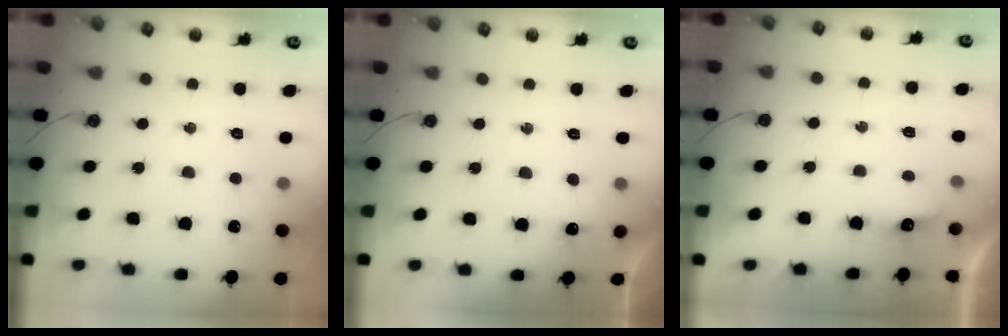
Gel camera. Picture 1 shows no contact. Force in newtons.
{"total": 5.1, "press": 3.9, "slide": 3.3}
{"total": 3.9, "press": 3.9, "slide": 0.7}